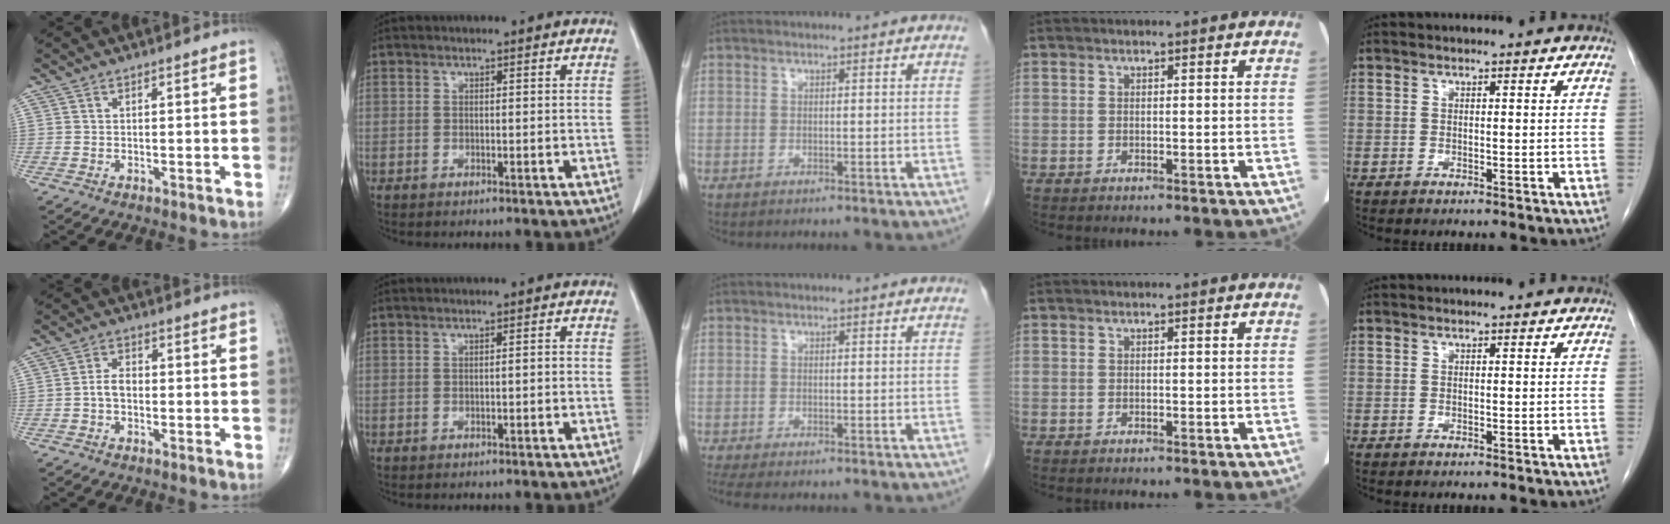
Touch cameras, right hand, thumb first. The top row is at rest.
{"thumb": {"total": 3.3, "force": [-0.7, 2.1, 2.4], "torque": [-0.040, 0.013, -0.018]}, "index": {"total": 0.6, "force": [-0.2, 0.1, 0.6], "torque": [-0.010, 0.002, -0.001]}, "middle": {"total": 2.8, "force": [-2.2, 0.4, 1.6], "torque": [-0.027, -0.010, -0.036]}}